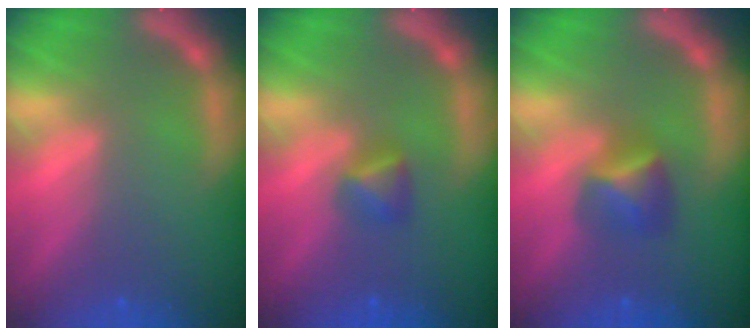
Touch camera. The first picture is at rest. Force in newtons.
{"total": 1.9}
{"total": 2.9}